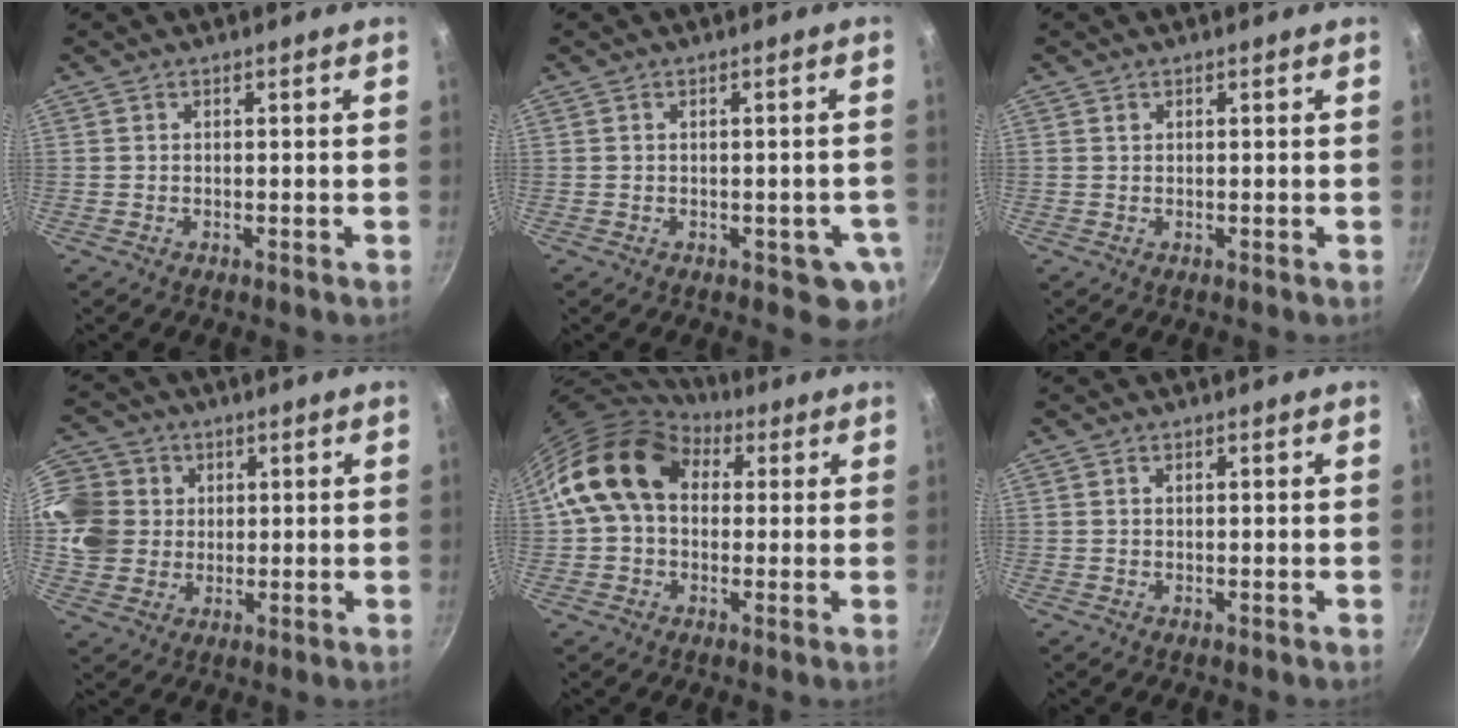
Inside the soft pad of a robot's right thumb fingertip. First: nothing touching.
{"total": 4.8, "force": [-1.0, 2.7, 3.8], "torque": [-0.020, 0.006, -0.008]}
{"total": 0.5, "force": [0.3, 0.4, 0.2], "torque": [-0.003, 0.000, 0.006]}
{"total": 13.4, "force": [3.4, 11.8, 5.4], "torque": [-0.093, 0.000, 0.064]}
{"total": 14.5, "force": [4.2, 10.6, 9.0], "torque": [-0.128, 0.017, 0.060]}
{"total": 0.8, "force": [0.3, 0.5, 0.5], "torque": [-0.008, 0.003, 0.004]}